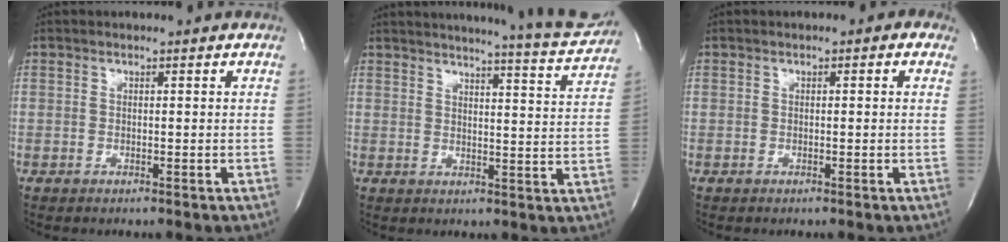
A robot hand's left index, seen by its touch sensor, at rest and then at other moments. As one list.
[{"total": 15.4, "force": [14.5, 0.1, 5.2], "torque": [-0.077, -0.059, 0.165]}, {"total": 0.9, "force": [0.1, 0.5, 0.7], "torque": [-0.006, 0.006, -0.006]}]